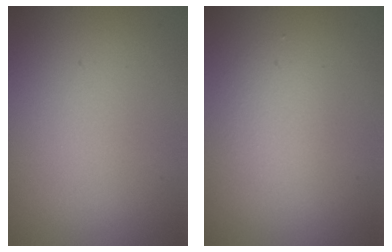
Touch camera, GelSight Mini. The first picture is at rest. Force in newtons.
{"total": 1.9, "press": 1.8, "slide": 0.2}